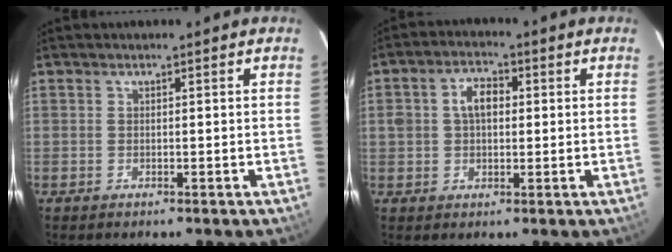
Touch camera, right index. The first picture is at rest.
{"total": 5.5, "force": [0.8, 3.8, 3.9], "torque": [-0.069, 0.017, 0.015]}